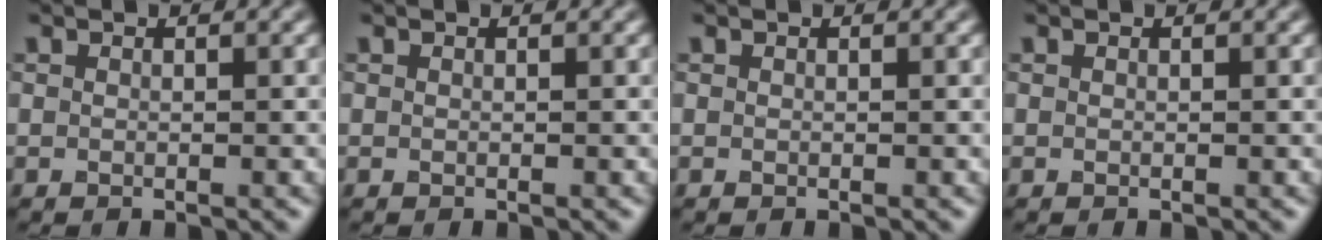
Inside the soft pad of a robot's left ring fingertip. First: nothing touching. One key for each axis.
{"total": 0.0}
{"total": 0.0}
{"total": 0.0}